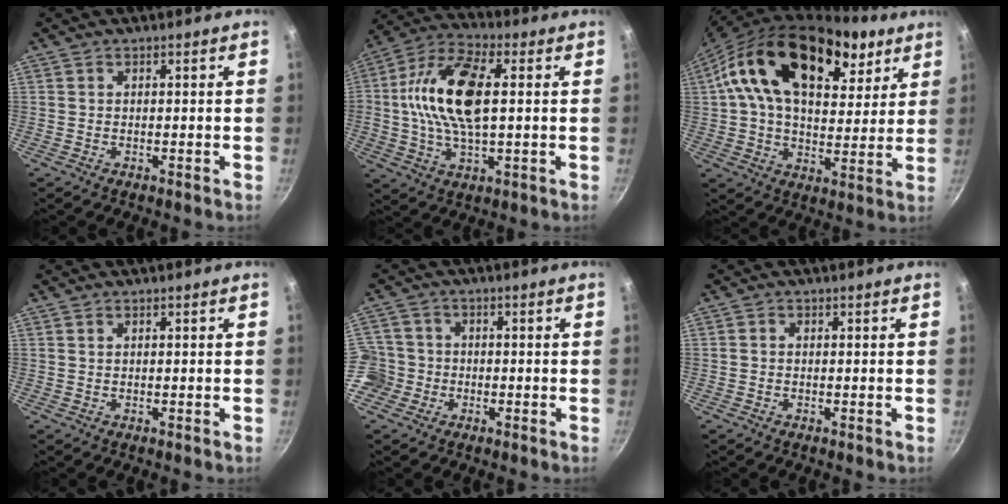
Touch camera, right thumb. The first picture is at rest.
{"total": 16.2, "force": [1.9, 7.7, 14.1], "torque": [-0.270, 0.022, 0.022]}
{"total": 25.1, "force": [10.6, 14.9, 17.2], "torque": [-0.268, -0.006, 0.158]}
{"total": 0.0}
{"total": 7.3, "force": [-2.5, 6.7, 1.6], "torque": [-0.013, 0.030, -0.056]}
{"total": 0.5, "force": [-0.2, 0.4, 0.3], "torque": [-0.004, 0.002, -0.005]}